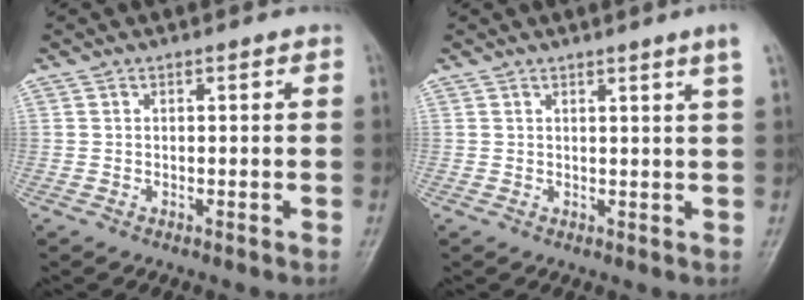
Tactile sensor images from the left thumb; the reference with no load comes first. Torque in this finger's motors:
{"motor_torque": [0.68, 0.44, 0.78, -0.31, 0.02]}